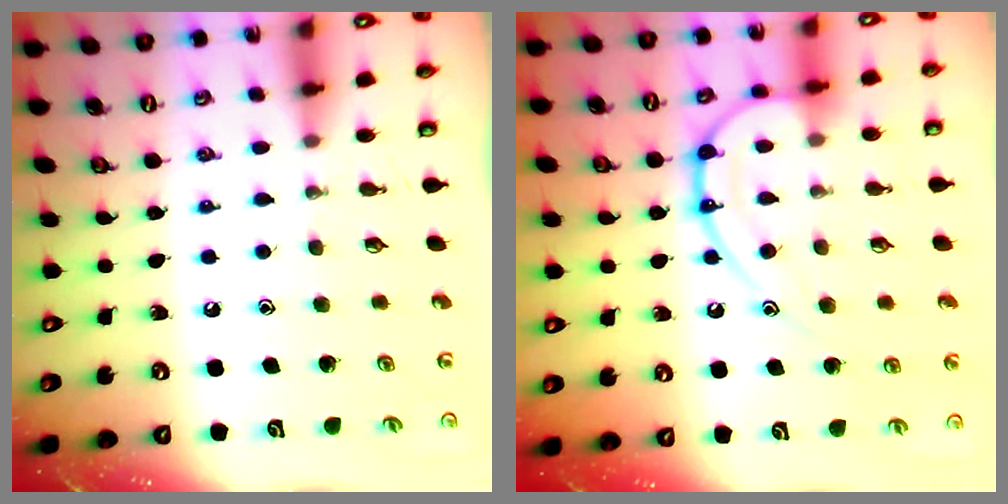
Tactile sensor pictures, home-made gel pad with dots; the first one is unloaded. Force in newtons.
{"total": 13.1, "press": 13.0, "slide": 1.4}